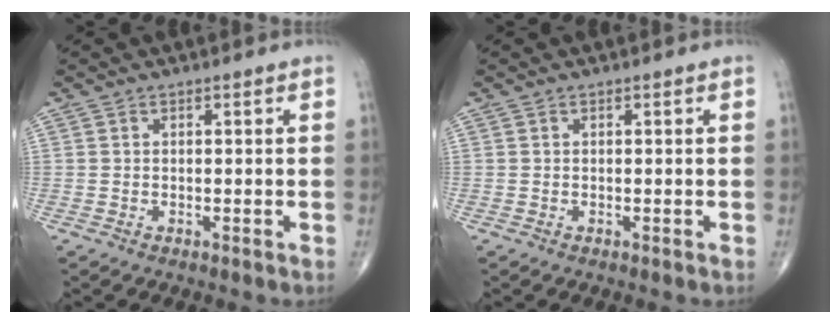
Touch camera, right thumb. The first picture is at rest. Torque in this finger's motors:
{"motor_torque": [-0.01, 0.02, -0.05, 0.05, 0.01]}